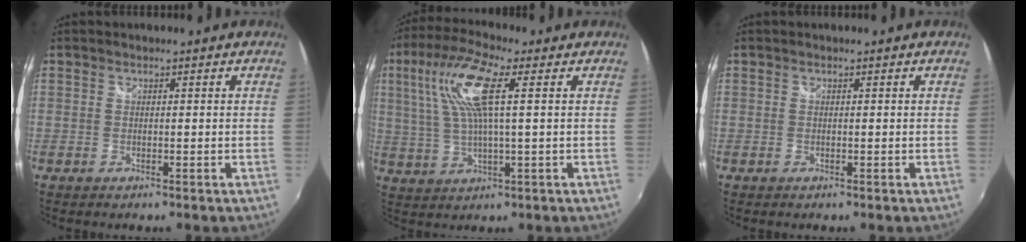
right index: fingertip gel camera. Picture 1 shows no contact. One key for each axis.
{"total": 11.7, "fx": 3.7, "fy": 2.3, "fz": 10.9, "tx": -0.213, "ty": 0.014, "tz": 0.072}
{"total": 0.0}